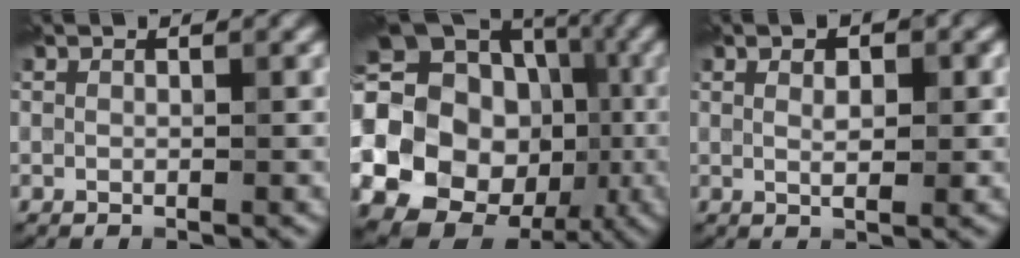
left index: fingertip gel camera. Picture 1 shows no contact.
{"total": 25.9, "force": [-5.1, 23.4, 9.8], "torque": [-0.186, -0.016, -0.118]}
{"total": 2.8, "force": [0.8, 1.2, 2.4], "torque": [-0.020, -0.002, 0.007]}